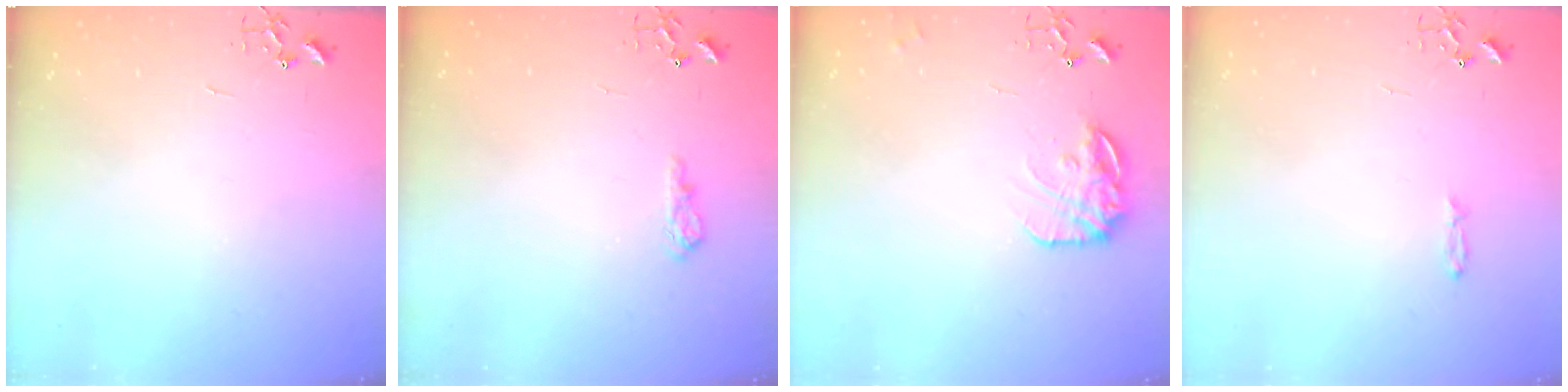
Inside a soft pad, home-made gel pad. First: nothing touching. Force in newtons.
{"total": 8.1, "press": 8.1, "slide": 1.0}
{"total": 13.7, "press": 13.7, "slide": 0.9}
{"total": 3.4, "press": 3.4, "slide": 0.4}